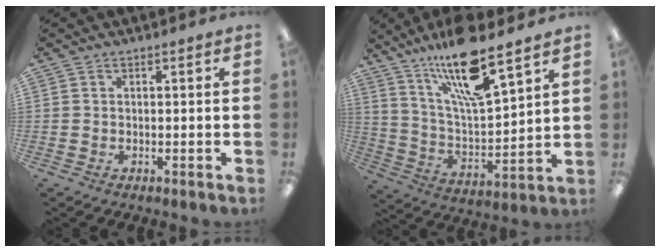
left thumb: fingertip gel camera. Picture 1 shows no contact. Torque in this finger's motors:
{"motor_torque": [0.41, 0.31, 1.31, -1.46, 0.17]}